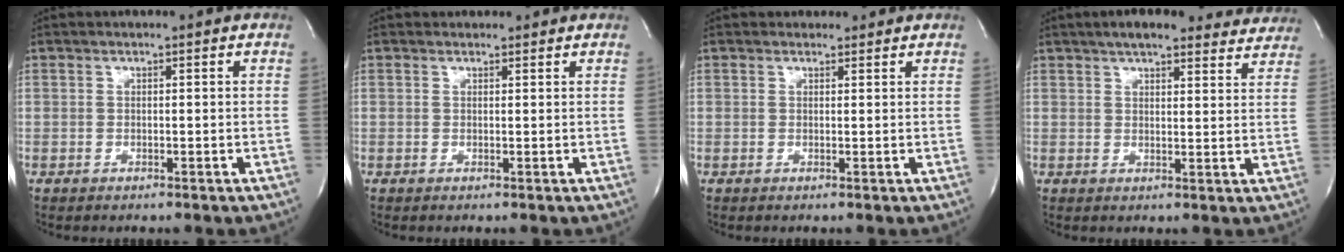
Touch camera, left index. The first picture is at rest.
{"total": 0.6, "force": [0.5, 0.4, -0.1], "torque": [-0.003, 0.000, 0.004]}
{"total": 1.0, "force": [0.8, 0.6, -0.2], "torque": [0.001, 0.002, 0.008]}
{"total": 15.2, "force": [13.3, 4.0, 6.0], "torque": [-0.066, 0.020, 0.159]}